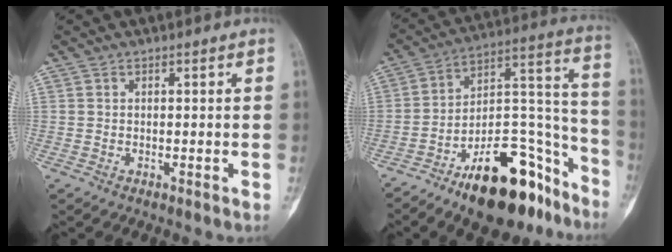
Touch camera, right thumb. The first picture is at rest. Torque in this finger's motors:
{"motor_torque": [3.61, 1.37, 1.31, -1.46, 0.42]}